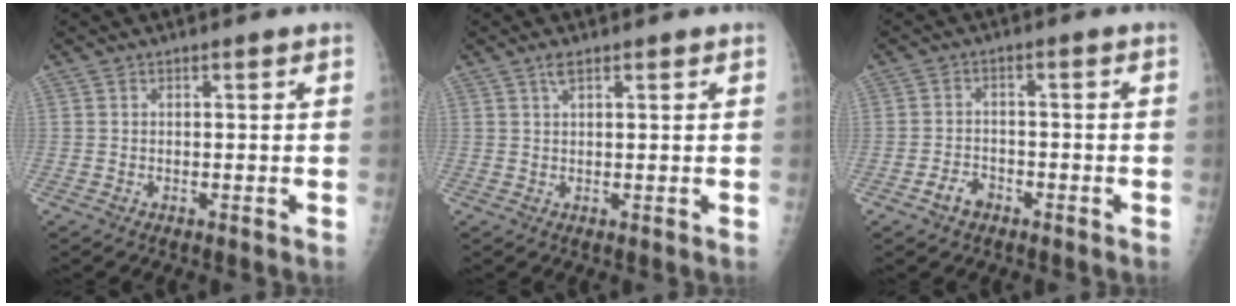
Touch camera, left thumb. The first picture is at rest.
{"total": 1.9, "force": [1.3, 0.7, 1.2], "torque": [-0.022, 0.000, 0.023]}
{"total": 3.5, "force": [-2.1, 2.4, 1.4], "torque": [-0.017, 0.019, -0.036]}